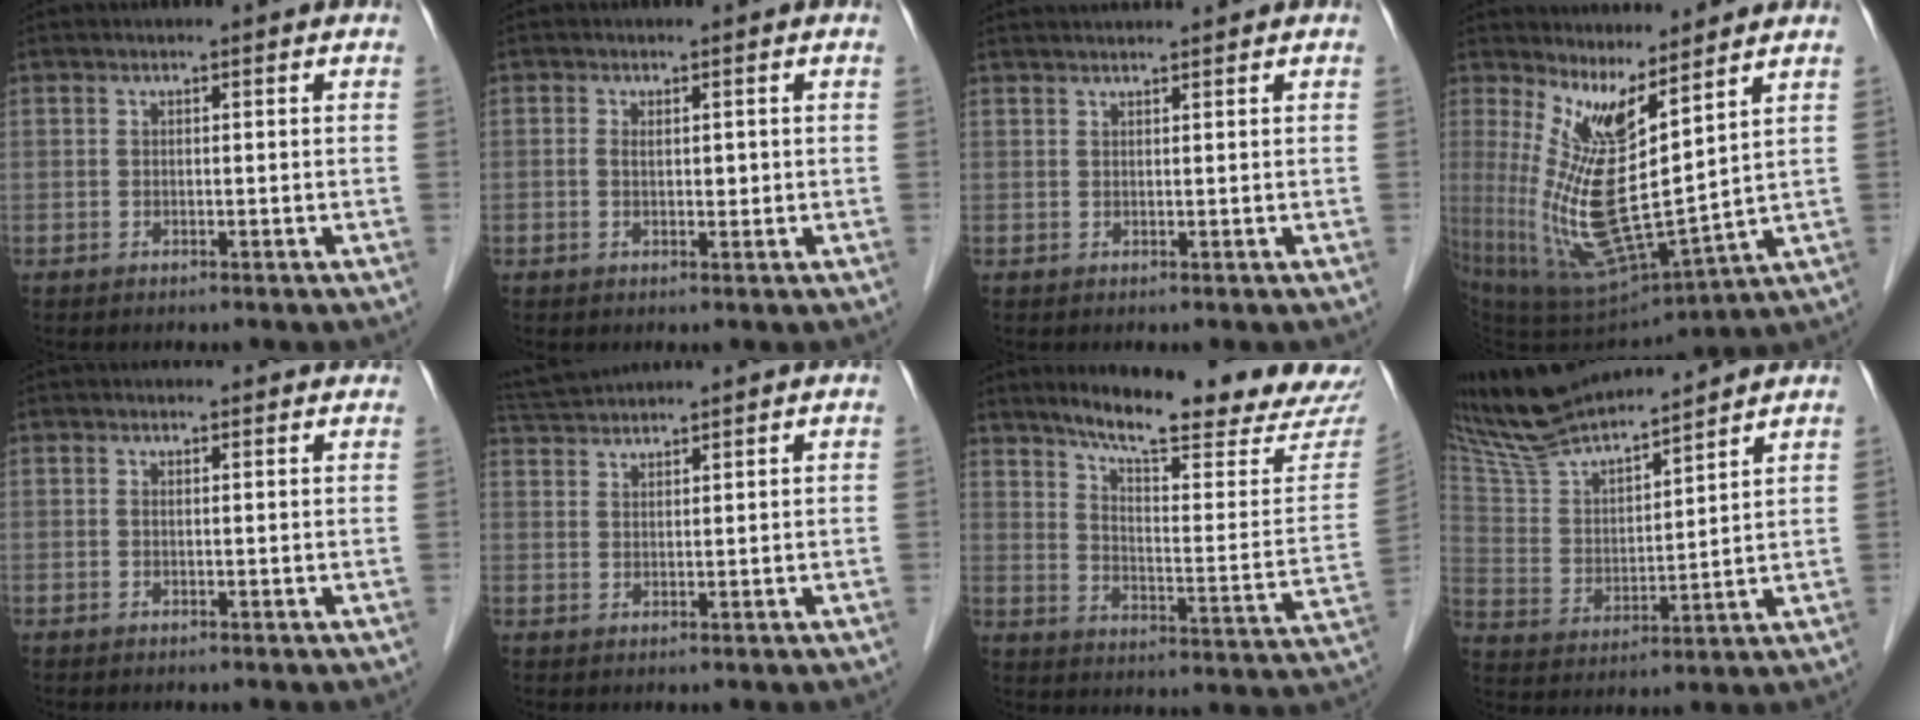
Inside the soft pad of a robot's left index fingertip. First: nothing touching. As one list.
[{"total": 1.8, "force": [0.2, 1.1, 1.5], "torque": [-0.026, -0.001, 0.002]}, {"total": 3.3, "force": [3.2, -0.3, 0.8], "torque": [-0.009, 0.028, 0.053]}, {"total": 12.0, "force": [5.7, 1.5, 10.5], "torque": [-0.224, -0.031, 0.120]}, {"total": 1.4, "force": [1.3, 0.6, 0.4], "torque": [-0.013, 0.007, 0.007]}, {"total": 4.6, "force": [4.5, -0.6, 0.7], "torque": [-0.020, 0.026, 0.088]}, {"total": 20.8, "force": [18.5, 0.9, 9.4], "torque": [-0.135, -0.064, 0.246]}, {"total": 16.0, "force": [14.8, 1.9, 5.8], "torque": [-0.117, 0.012, 0.280]}]